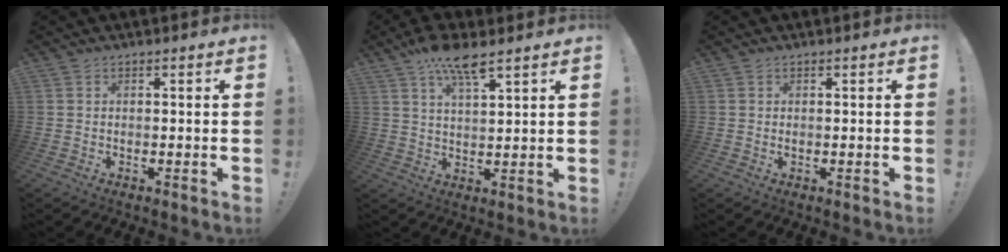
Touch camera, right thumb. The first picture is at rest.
{"total": 9.6, "force": [6.8, 2.3, 6.5], "torque": [-0.116, -0.033, 0.120]}
{"total": 0.0}